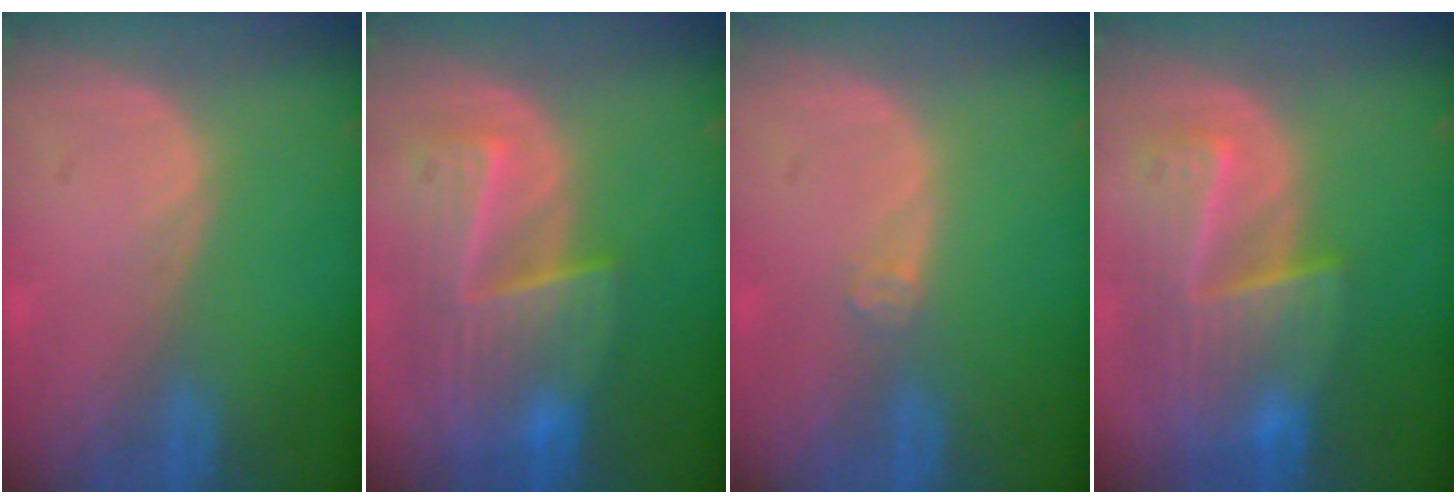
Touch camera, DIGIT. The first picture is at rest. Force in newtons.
{"total": 9.5, "press": 8.4, "slide": 4.5}
{"total": 1.5, "press": 1.2, "slide": 0.9}
{"total": 9.4, "press": 8.3, "slide": 4.3}